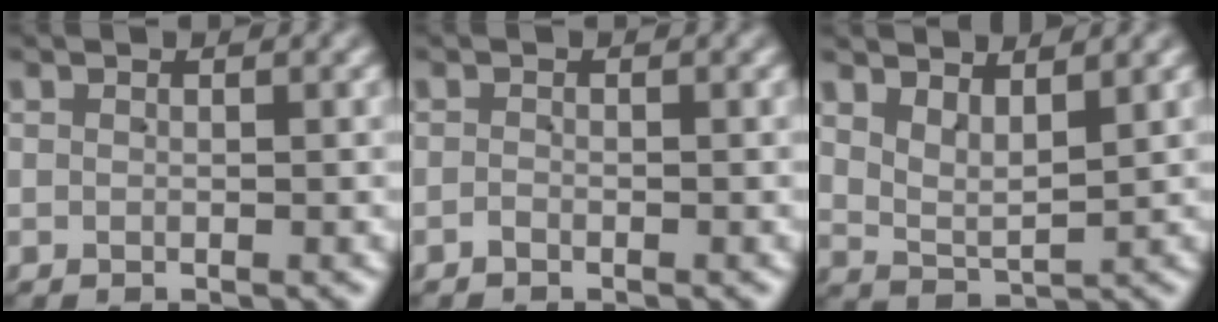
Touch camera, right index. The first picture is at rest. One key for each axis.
{"total": 0.7, "fx": -0.7, "fy": -0.1, "fz": -0.1, "tx": 0.003, "ty": 0.004, "tz": -0.017}
{"total": 3.4, "fx": 3.0, "fy": 1.2, "fz": 1.1, "tx": -0.027, "ty": 0.003, "tz": 0.049}